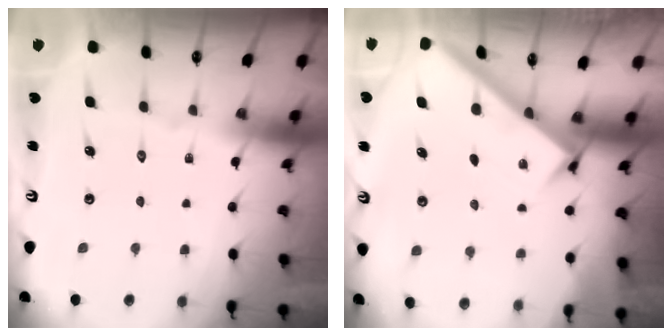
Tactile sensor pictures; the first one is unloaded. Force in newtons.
{"total": 2.6, "press": 2.6, "slide": 0.3}